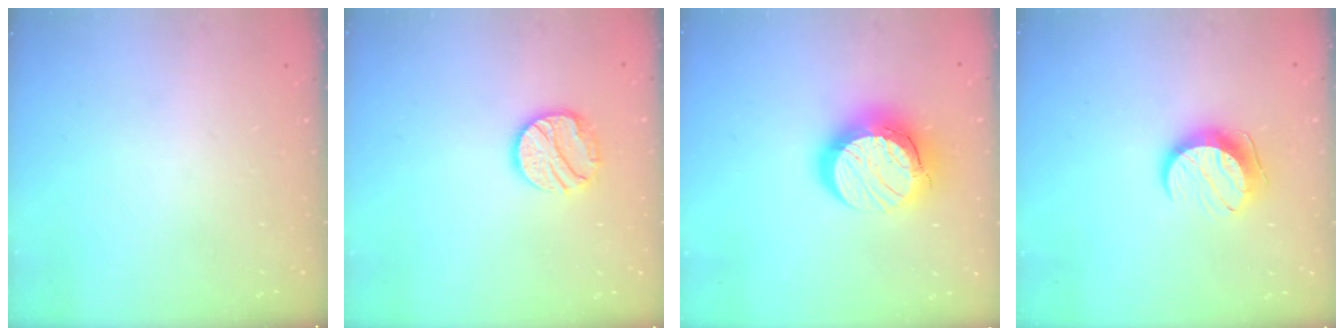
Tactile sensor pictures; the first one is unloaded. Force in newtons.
{"total": 12.0, "press": 12.0, "slide": 0.8}
{"total": 15.8, "press": 15.8, "slide": 1.1}
{"total": 9.8, "press": 9.8, "slide": 0.2}